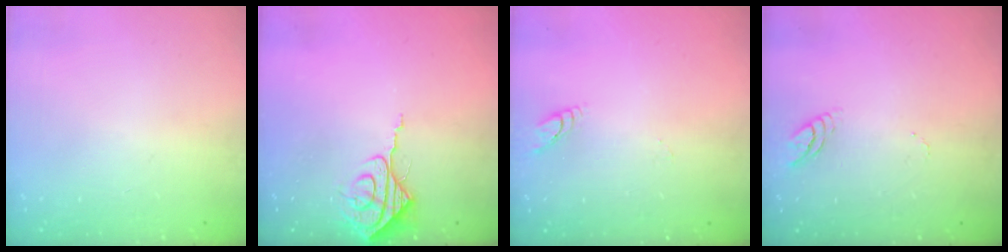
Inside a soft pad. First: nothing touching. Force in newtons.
{"total": 7.8, "press": 7.8, "slide": 0.7}
{"total": 2.8, "press": 2.8, "slide": 0.3}
{"total": 3.0, "press": 3.0, "slide": 0.4}